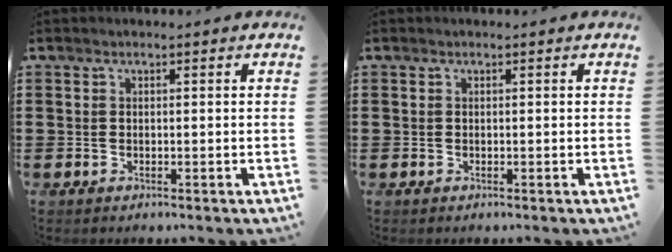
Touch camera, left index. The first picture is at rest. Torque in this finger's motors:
{"motor_torque": [-0.07, -0.04, -0.03, -0.01]}